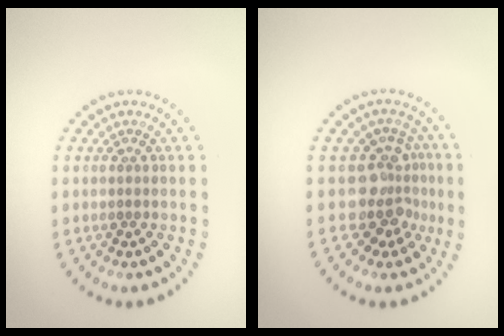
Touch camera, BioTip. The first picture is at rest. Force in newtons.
{"total": 3.7, "press": 2.7, "slide": 2.5}